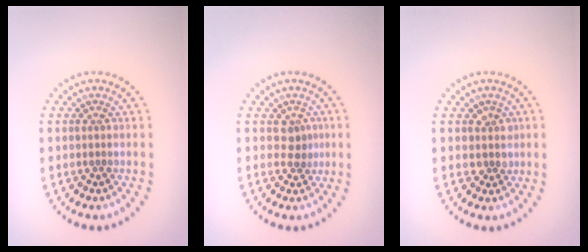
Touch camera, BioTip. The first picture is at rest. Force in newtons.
{"total": 1.6, "press": 1.3, "slide": 0.9}
{"total": 1.7, "press": 1.4, "slide": 0.9}